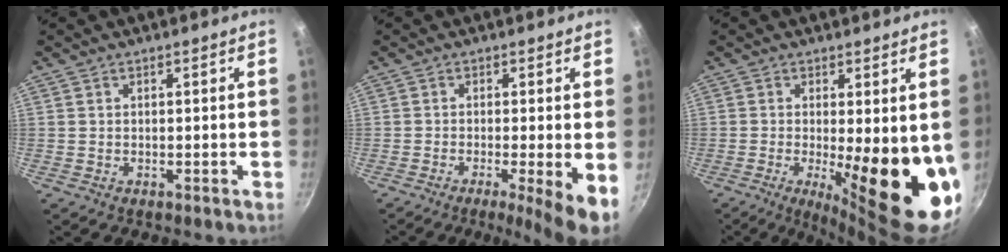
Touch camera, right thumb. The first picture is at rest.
{"total": 7.5, "force": [-2.0, 0.8, 7.1], "torque": [-0.106, -0.007, -0.031]}
{"total": 16.7, "force": [-2.1, 4.9, 15.9], "torque": [-0.194, -0.032, -0.020]}